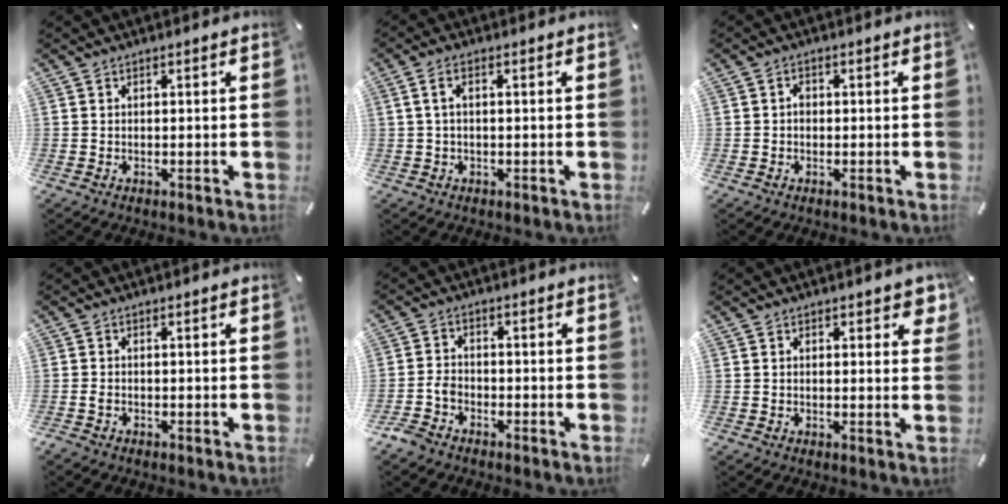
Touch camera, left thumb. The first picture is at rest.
{"total": 2.7, "force": [0.2, 1.1, 2.4], "torque": [-0.047, 0.005, 0.003]}
{"total": 1.4, "force": [-0.2, 1.2, 0.6], "torque": [-0.014, 0.006, -0.006]}
{"total": 1.0, "force": [-0.7, 0.6, 0.3], "torque": [-0.009, 0.001, -0.014]}
{"total": 4.1, "force": [-2.7, 2.8, 1.3], "torque": [-0.035, 0.012, -0.053]}
{"total": 2.6, "force": [1.4, 1.4, 1.7], "torque": [-0.016, -0.004, 0.019]}